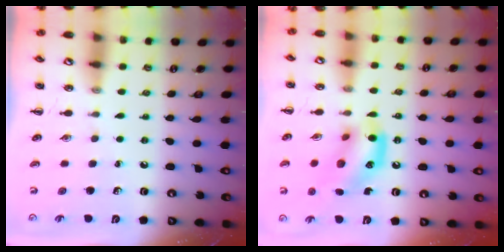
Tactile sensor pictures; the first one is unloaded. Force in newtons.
{"total": 13.6, "press": 13.3, "slide": 3.2}